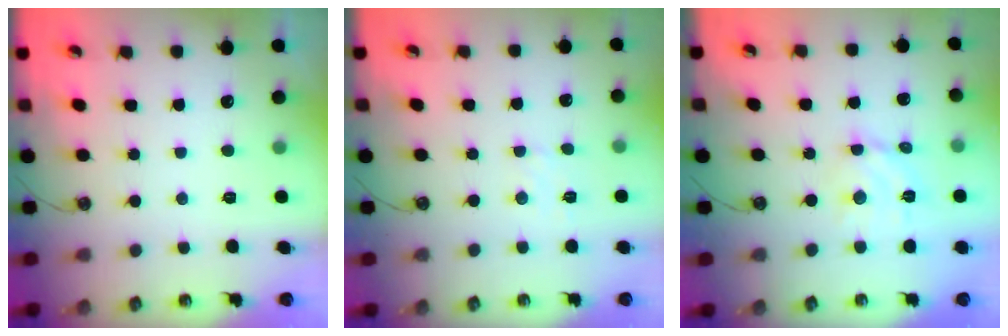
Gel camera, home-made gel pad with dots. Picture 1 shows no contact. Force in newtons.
{"total": 3.7, "press": 3.7, "slide": 0.5}
{"total": 8.7, "press": 8.7, "slide": 0.6}